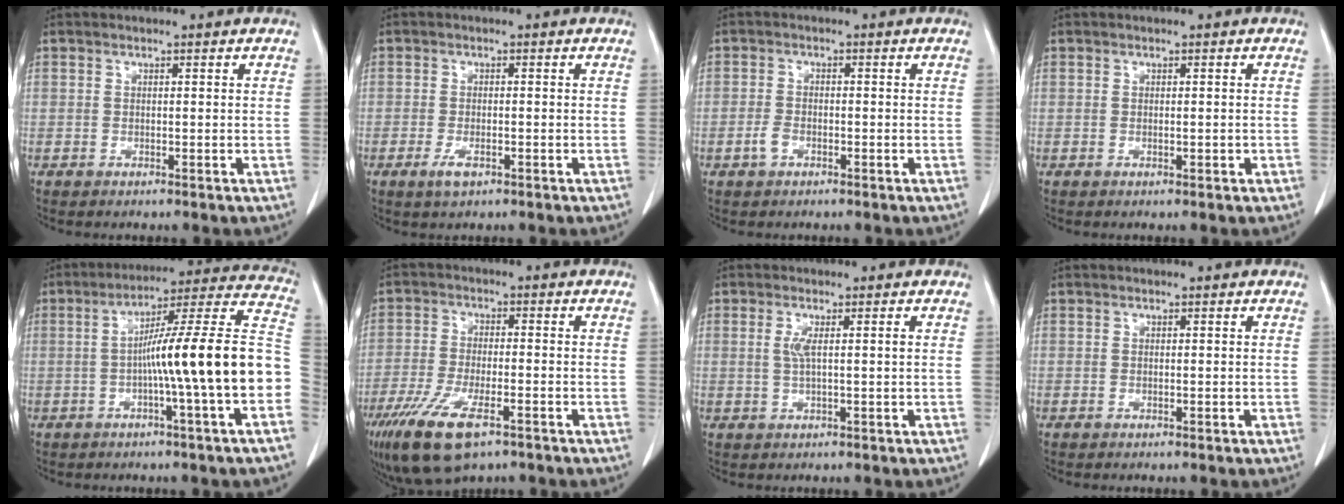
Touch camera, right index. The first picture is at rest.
{"total": 2.6, "force": [-1.4, 0.9, 2.0], "torque": [-0.040, -0.001, -0.024]}
{"total": 2.1, "force": [-1.1, 1.2, 1.3], "torque": [-0.028, 0.003, -0.022]}
{"total": 0.7, "force": [-0.2, 0.2, 0.7], "torque": [-0.014, -0.001, 0.000]}
{"total": 18.3, "force": [-3.2, -0.5, 18.0], "torque": [-0.241, 0.034, -0.054]}
{"total": 12.6, "force": [-7.8, 3.6, 9.2], "torque": [-0.182, -0.028, -0.133]}
{"total": 2.3, "force": [0.4, -0.2, 2.3], "torque": [-0.051, 0.002, 0.007]}
{"total": 0.0}